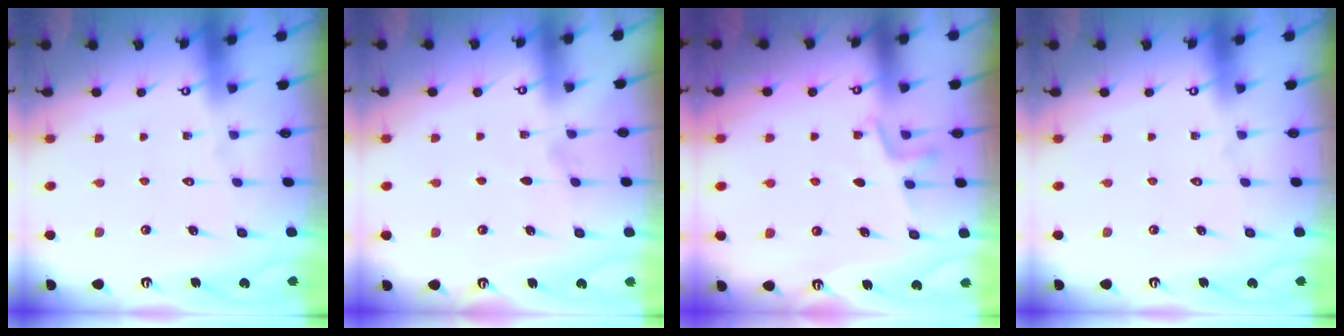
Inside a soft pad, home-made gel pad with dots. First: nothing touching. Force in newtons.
{"total": 4.6, "press": 4.0, "slide": 2.3}
{"total": 4.3, "press": 4.1, "slide": 1.2}
{"total": 0.0}